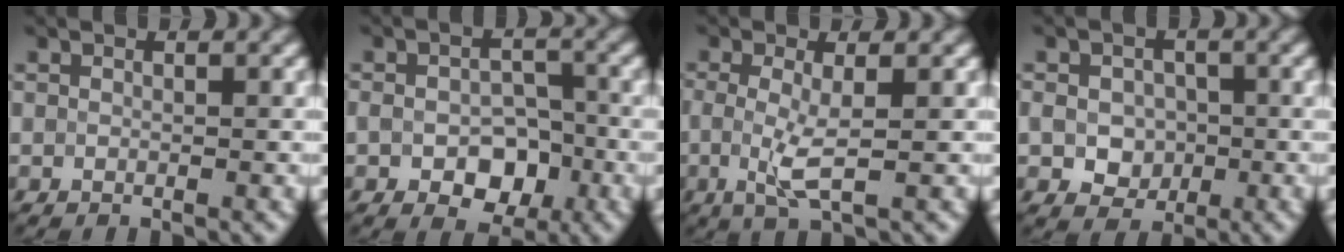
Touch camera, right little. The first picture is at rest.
{"total": 4.9, "force": [-1.7, 3.3, 3.2], "torque": [-0.052, -0.007, -0.025]}
{"total": 2.8, "force": [-0.3, 0.5, 2.8], "torque": [-0.061, -0.008, -0.002]}
{"total": 3.6, "force": [-0.6, 3.0, 1.9], "torque": [-0.039, -0.006, -0.006]}